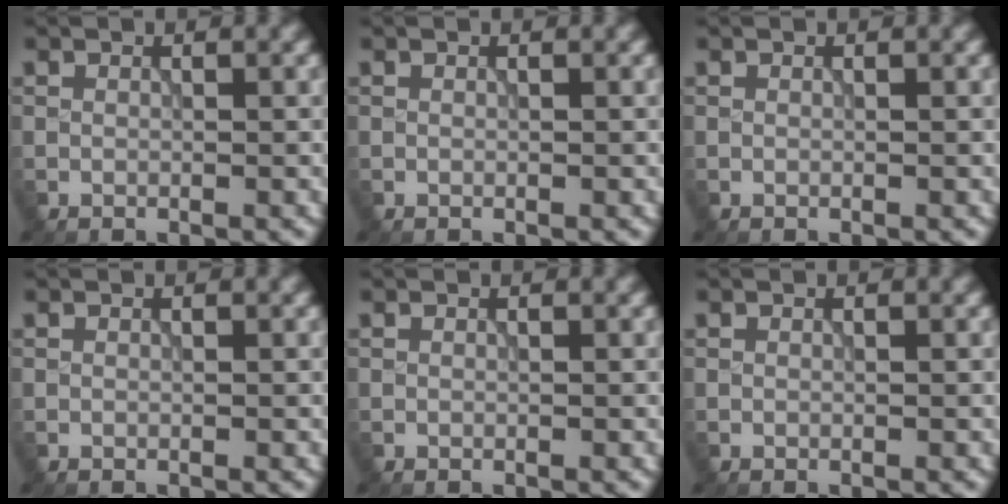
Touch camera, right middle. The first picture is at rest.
{"total": 0.0}
{"total": 0.0}
{"total": 0.0}
{"total": 0.0}
{"total": 0.0}